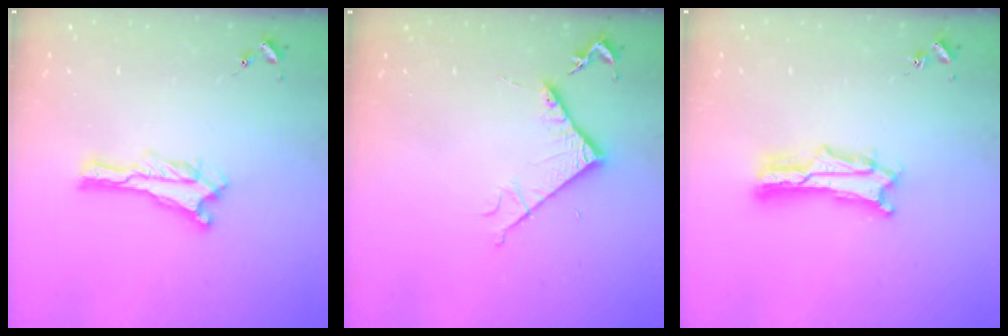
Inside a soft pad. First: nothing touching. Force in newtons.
{"total": 5.1, "press": 5.1, "slide": 0.6}
{"total": 5.0, "press": 5.0, "slide": 0.6}